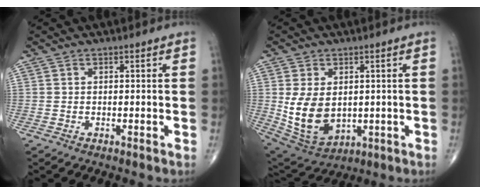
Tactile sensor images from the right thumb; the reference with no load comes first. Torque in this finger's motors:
{"motor_torque": [-0.60, 1.17, 0.87, 0.71, 0.12]}